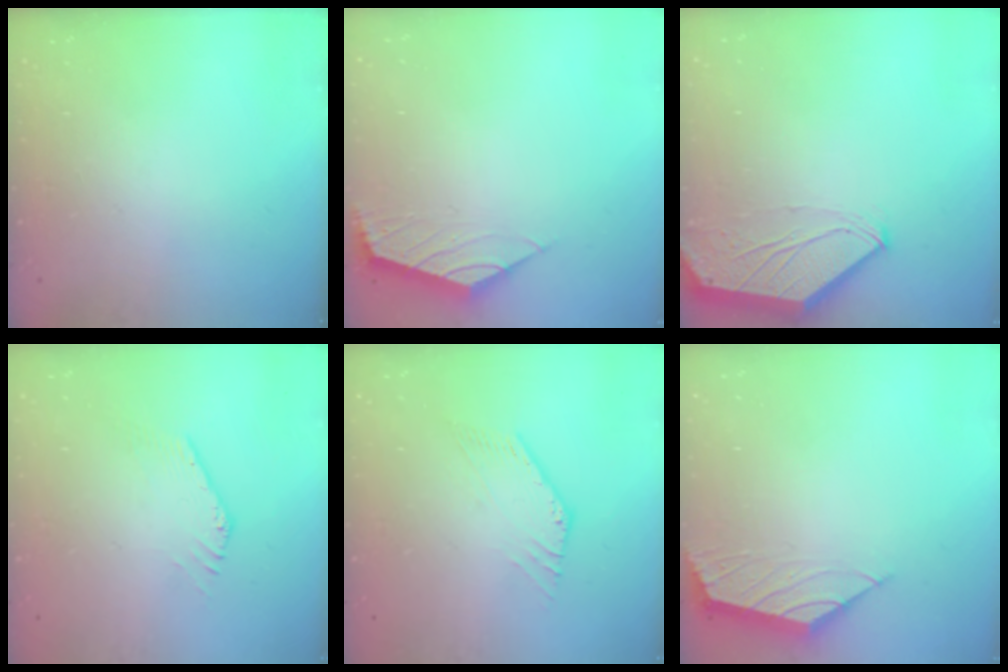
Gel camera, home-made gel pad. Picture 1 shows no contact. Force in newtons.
{"total": 2.3, "press": 2.2, "slide": 0.6}
{"total": 0.0}
{"total": 1.5, "press": 1.5, "slide": 0.4}
{"total": 0.0}
{"total": 2.2, "press": 2.1, "slide": 0.5}